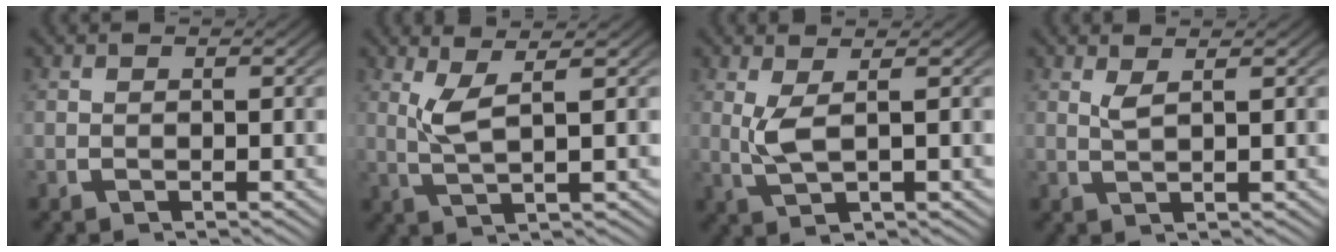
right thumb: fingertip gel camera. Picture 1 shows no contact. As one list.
[{"total": 3.9, "force": [1.8, 0.9, 3.3], "torque": [-0.074, -0.005, 0.041]}, {"total": 3.3, "force": [0.9, 1.1, 3.0], "torque": [-0.073, -0.007, 0.028]}, {"total": 1.7, "force": [1.3, 0.1, 1.1], "torque": [-0.025, -0.003, 0.031]}]